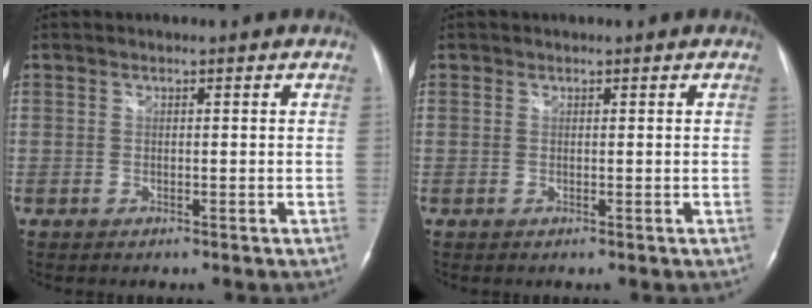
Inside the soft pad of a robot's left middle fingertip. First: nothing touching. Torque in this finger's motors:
{"motor_torque": [-0.17, -0.04, -0.14, -0.01]}